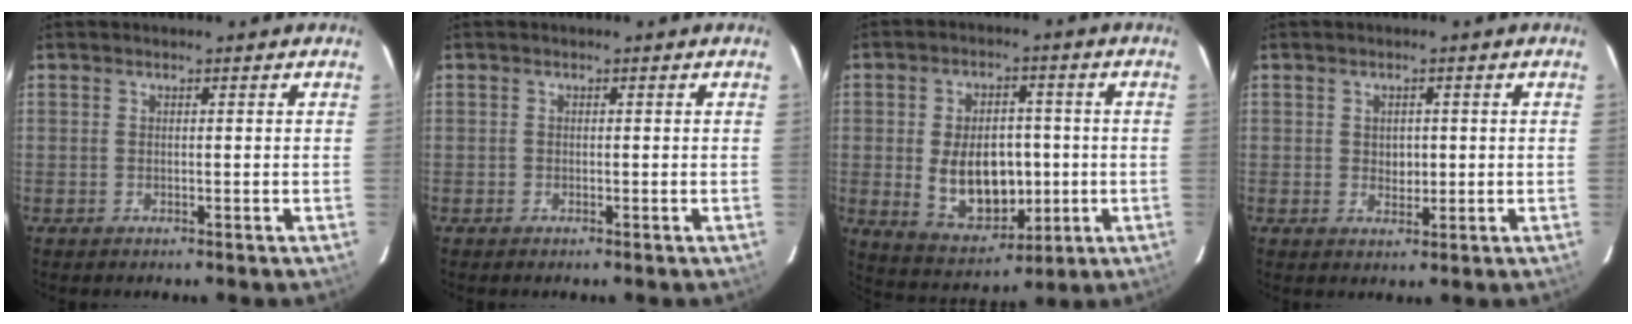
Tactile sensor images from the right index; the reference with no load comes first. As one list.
[{"total": 0.7, "force": [-0.4, 0.6, -0.1], "torque": [0.000, 0.002, -0.009]}, {"total": 12.7, "force": [-1.1, 8.2, 9.6], "torque": [-0.191, -0.002, 0.005]}, {"total": 2.4, "force": [0.1, 2.1, 1.3], "torque": [-0.018, 0.002, 0.003]}]